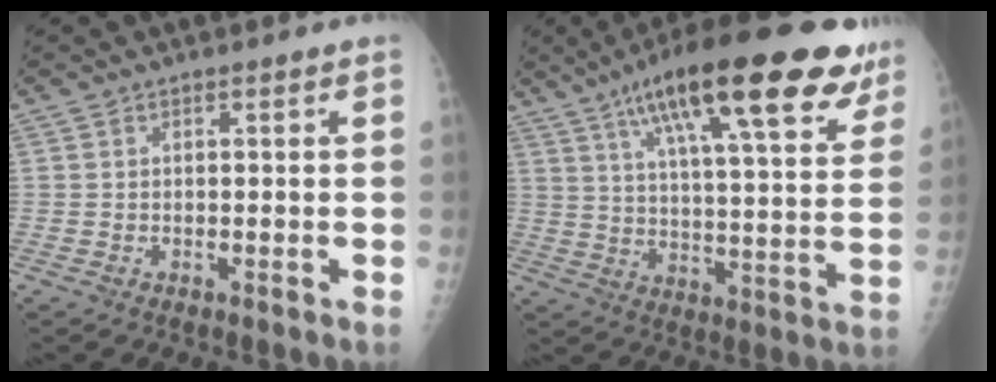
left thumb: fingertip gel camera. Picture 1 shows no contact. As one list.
[{"total": 26.3, "force": [15.4, 7.0, 20.1], "torque": [-0.283, -0.022, 0.230]}]